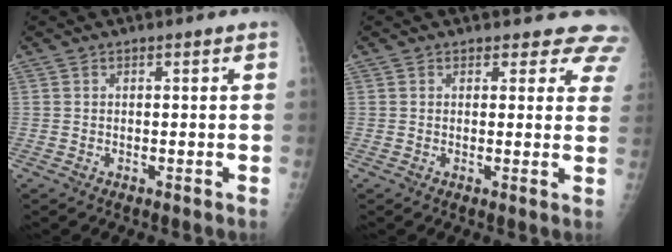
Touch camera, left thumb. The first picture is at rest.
{"total": 6.8, "force": [6.0, 3.2, 0.6], "torque": [0.047, -0.023, 0.036]}